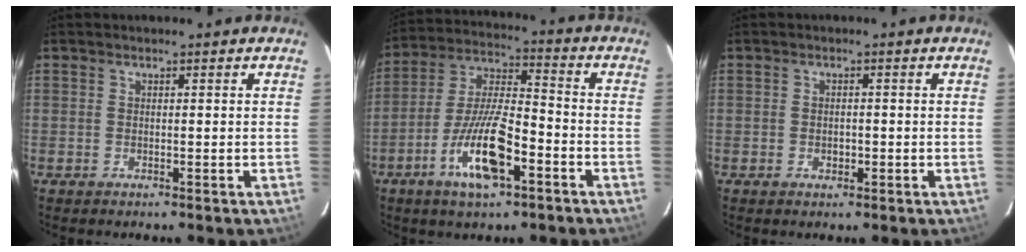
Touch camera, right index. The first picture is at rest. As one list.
[{"total": 13.8, "force": [-6.6, 3.9, 11.5], "torque": [-0.240, -0.007, -0.124]}, {"total": 1.6, "force": [-0.4, 1.4, 0.7], "torque": [-0.010, 0.001, -0.005]}]